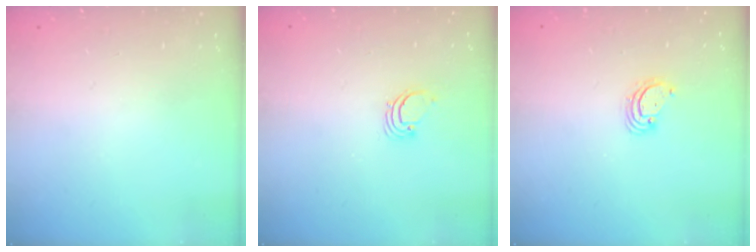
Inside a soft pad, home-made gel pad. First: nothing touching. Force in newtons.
{"total": 1.7, "press": 1.7, "slide": 0.1}
{"total": 3.0, "press": 3.0, "slide": 0.2}